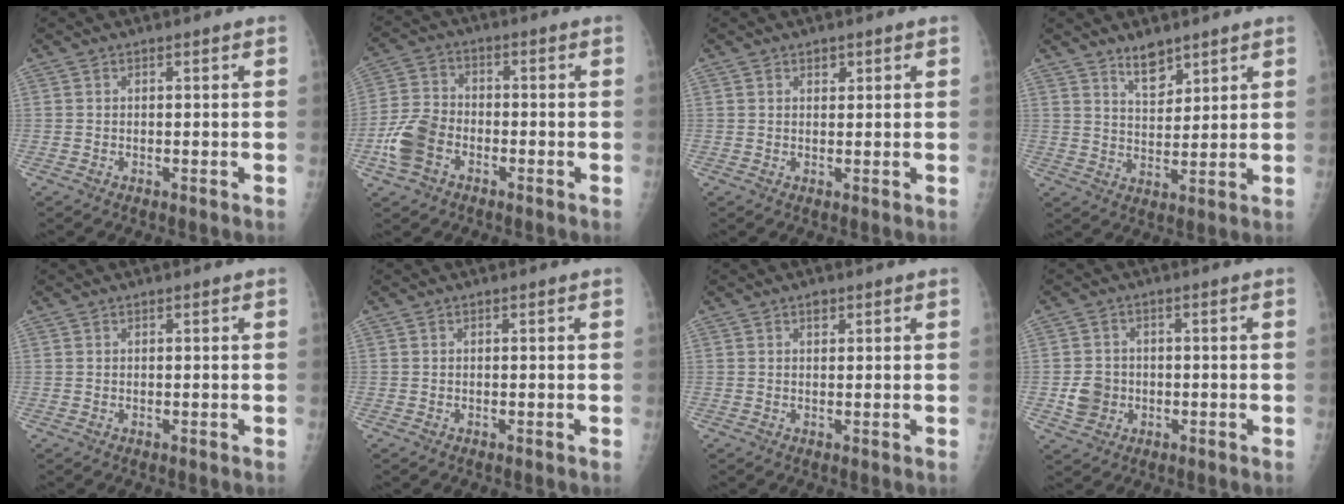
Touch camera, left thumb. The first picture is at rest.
{"total": 8.6, "force": [-3.5, 5.9, 5.2], "torque": [-0.109, 0.021, -0.071]}
{"total": 1.2, "force": [0.8, 0.8, 0.5], "torque": [0.004, -0.003, 0.010]}
{"total": 5.7, "force": [4.2, 2.6, 2.7], "torque": [-0.026, -0.035, 0.078]}
{"total": 0.0}
{"total": 0.0}
{"total": 1.4, "force": [0.8, 0.9, 0.7], "torque": [-0.002, -0.002, 0.011]}
{"total": 4.7, "force": [-0.9, 4.3, 1.9], "torque": [-0.018, 0.007, -0.014]}